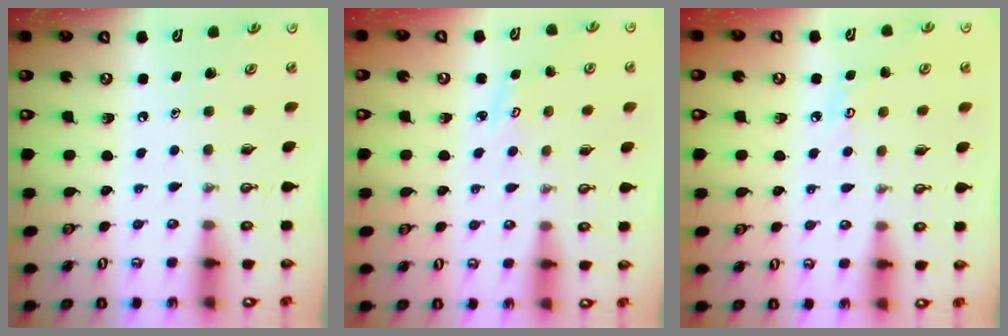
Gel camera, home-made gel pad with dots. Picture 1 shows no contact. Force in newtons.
{"total": 2.5, "press": 2.5, "slide": 0.4}
{"total": 4.9, "press": 4.8, "slide": 0.5}